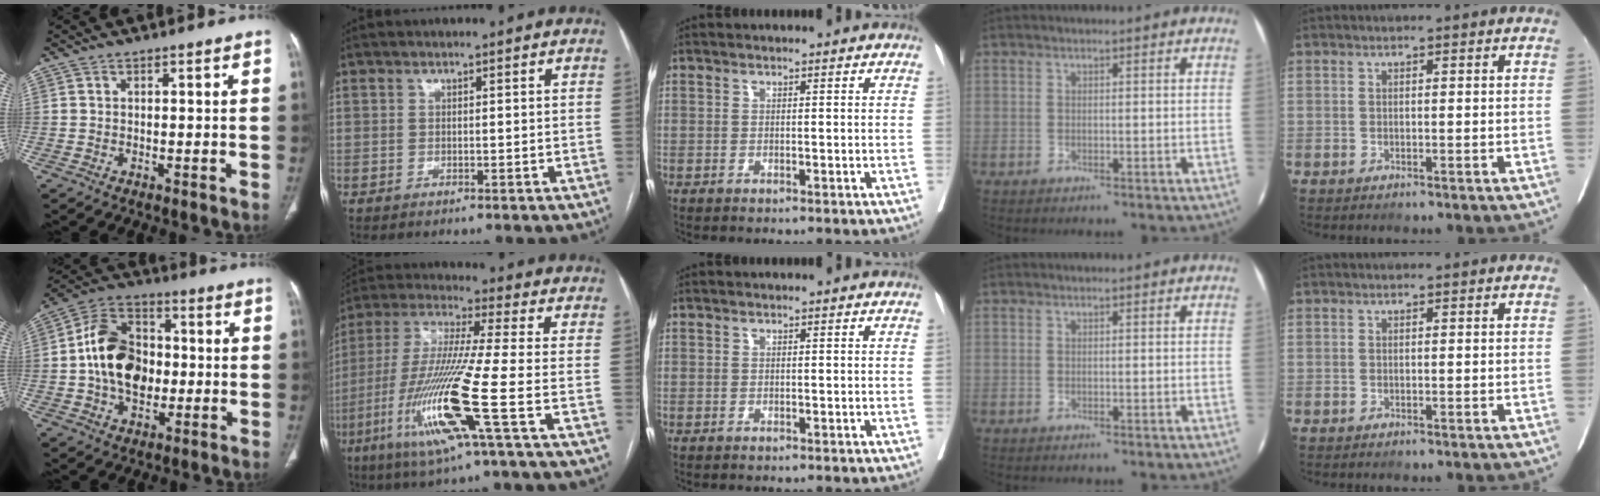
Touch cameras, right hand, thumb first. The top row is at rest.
{"thumb": {"total": 15.3, "force": [-0.8, 11.0, 10.6], "torque": [-0.161, 0.028, -0.017]}, "index": {"total": 16.4, "force": [-5.9, -0.9, 15.2], "torque": [-0.322, -0.022, -0.118]}}